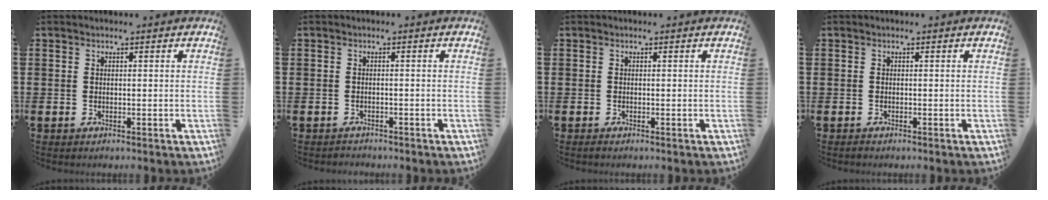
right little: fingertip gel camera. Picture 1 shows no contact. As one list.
[{"total": 0.9, "force": [-0.8, -0.1, -0.4], "torque": [0.005, 0.000, -0.017]}, {"total": 0.0}, {"total": 0.0}]